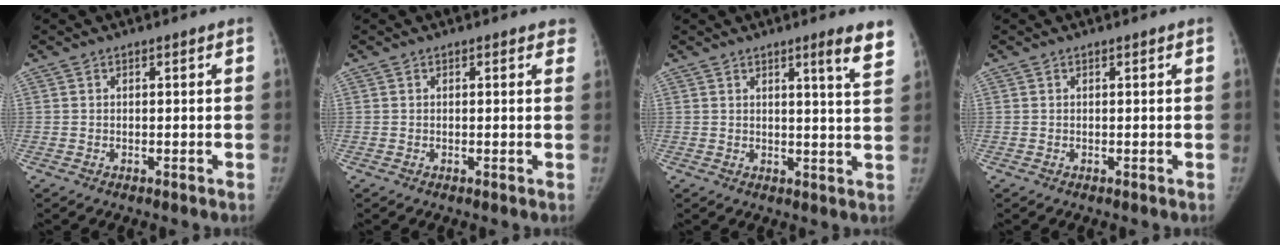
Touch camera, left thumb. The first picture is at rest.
{"total": 1.9, "force": [1.6, 0.8, 0.7], "torque": [0.008, -0.002, 0.005]}
{"total": 6.4, "force": [4.4, -0.1, 4.6], "torque": [-0.055, -0.030, 0.052]}
{"total": 0.0}